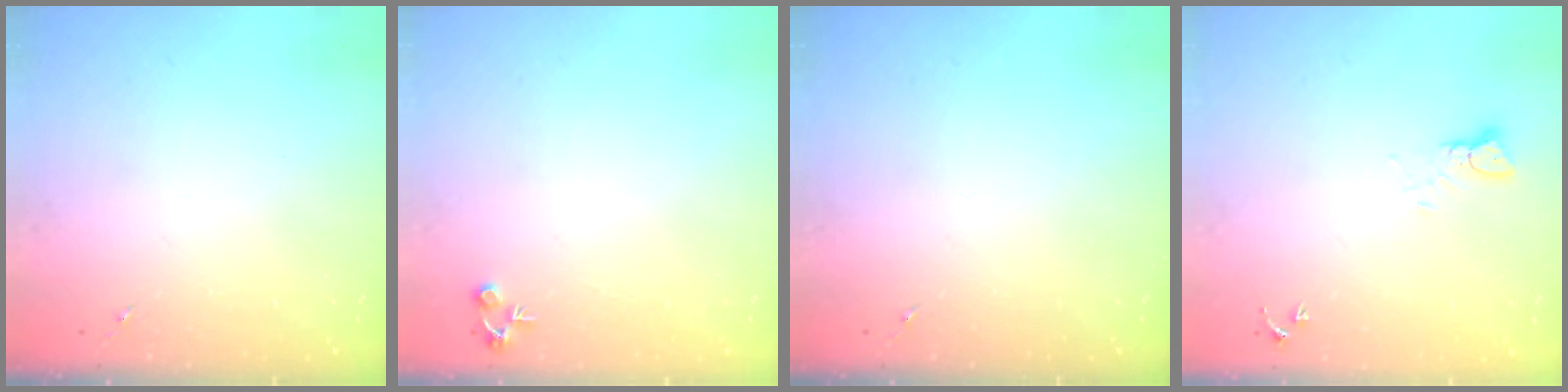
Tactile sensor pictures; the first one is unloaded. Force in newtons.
{"total": 4.7, "press": 4.7, "slide": 0.2}
{"total": 0.0}
{"total": 2.6, "press": 2.6, "slide": 0.1}